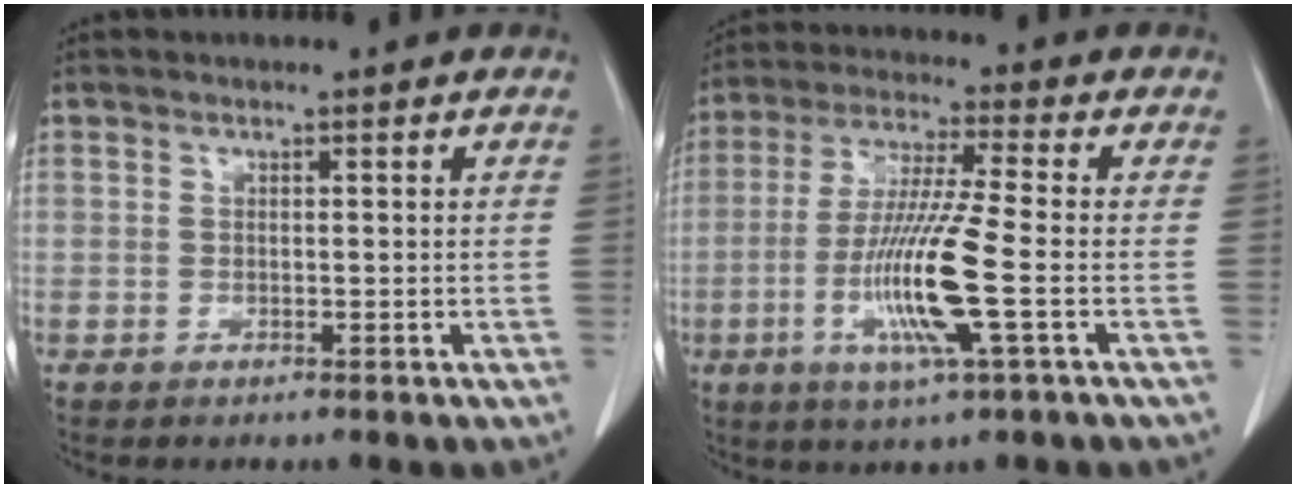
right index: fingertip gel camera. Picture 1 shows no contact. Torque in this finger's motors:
{"motor_torque": [1.85, -0.29, 1.04, 0.19]}